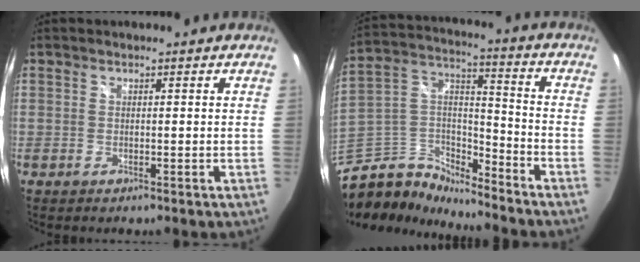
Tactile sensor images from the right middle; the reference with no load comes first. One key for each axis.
{"total": 12.9, "fx": -10.5, "fy": 6.1, "fz": 4.2, "tx": -0.109, "ty": 0.030, "tz": -0.204}